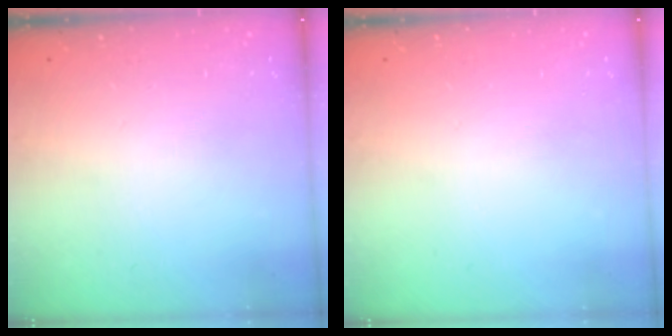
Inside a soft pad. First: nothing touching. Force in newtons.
{"total": 0.0}